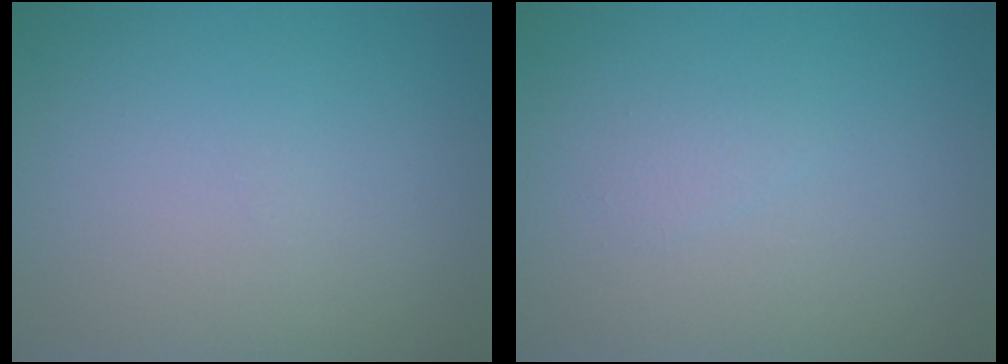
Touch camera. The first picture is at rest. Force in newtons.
{"total": 0.6, "press": 0.6, "slide": 0.1}